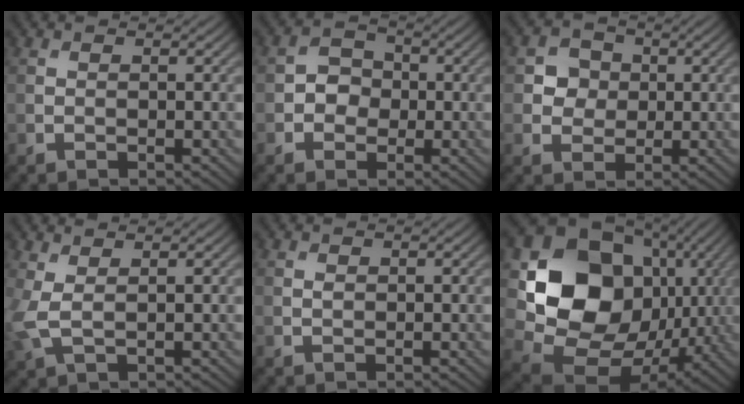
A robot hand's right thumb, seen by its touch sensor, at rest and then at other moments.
{"total": 3.2, "force": [-0.5, 2.8, 1.4], "torque": [-0.016, 0.002, -0.021]}
{"total": 3.6, "force": [0.4, 3.4, 1.3], "torque": [-0.027, 0.003, -0.001]}
{"total": 3.6, "force": [1.1, 1.6, 3.0], "torque": [-0.092, -0.001, 0.020]}
{"total": 0.5, "force": [0.2, 0.4, 0.3], "torque": [-0.006, -0.001, 0.002]}
{"total": 18.3, "force": [2.7, 14.9, 10.2], "torque": [-0.220, -0.029, 0.063]}